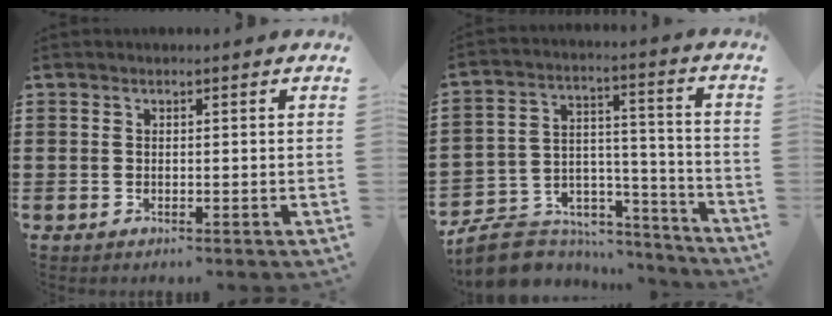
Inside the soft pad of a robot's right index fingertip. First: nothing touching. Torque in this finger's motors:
{"motor_torque": [-2.14, 0.00, -1.05, -0.21]}